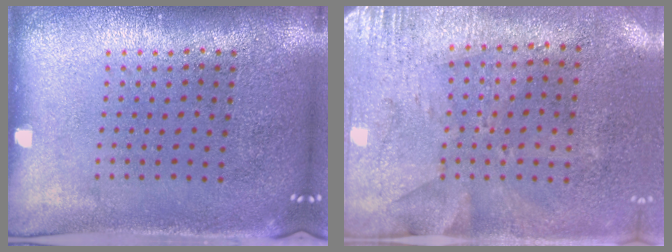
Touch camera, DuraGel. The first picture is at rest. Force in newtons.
{"total": 2.8, "press": 2.3, "slide": 1.7}